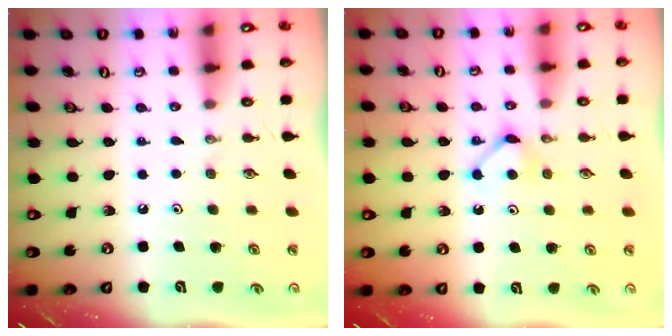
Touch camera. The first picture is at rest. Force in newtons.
{"total": 4.2, "press": 4.2, "slide": 0.5}